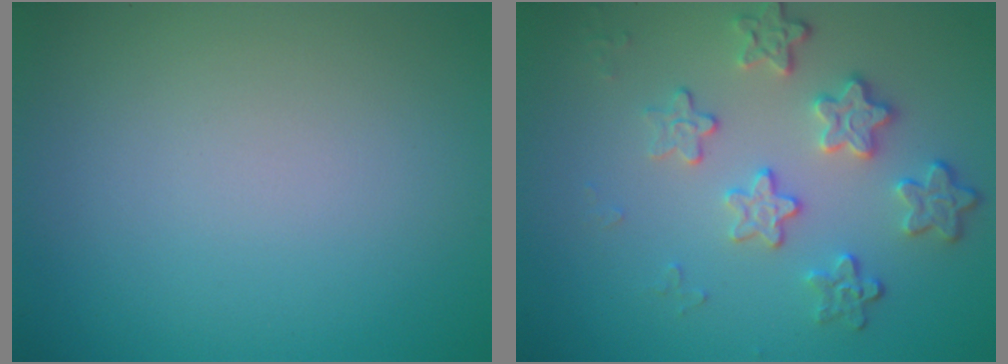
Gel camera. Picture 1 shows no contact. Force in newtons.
{"total": 3.9, "press": 3.2, "slide": 2.2}